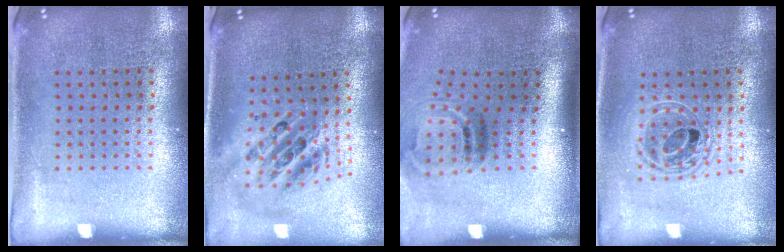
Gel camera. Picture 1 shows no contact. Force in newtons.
{"total": 2.3, "press": 1.7, "slide": 1.5}
{"total": 2.1, "press": 1.3, "slide": 1.7}
{"total": 1.6, "press": 1.4, "slide": 0.9}